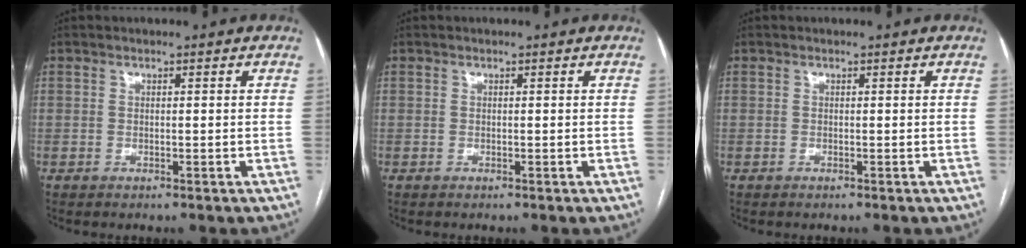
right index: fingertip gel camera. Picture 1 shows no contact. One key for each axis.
{"total": 0.0}
{"total": 0.0}